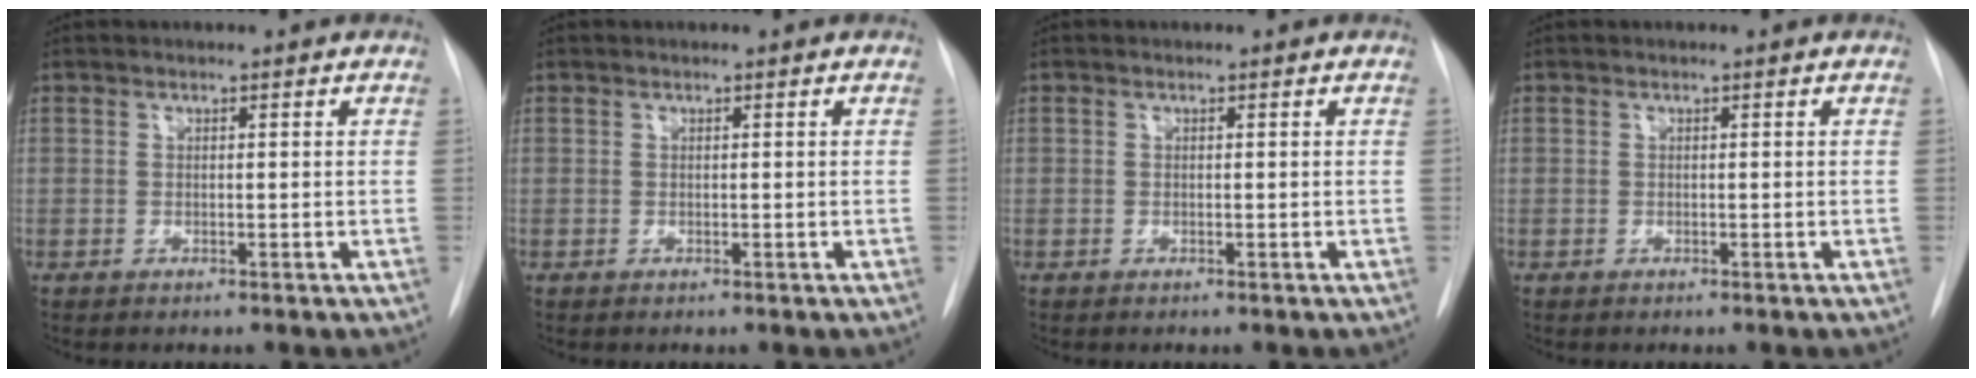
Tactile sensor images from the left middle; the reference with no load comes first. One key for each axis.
{"total": 0.0}
{"total": 0.0}
{"total": 0.0}